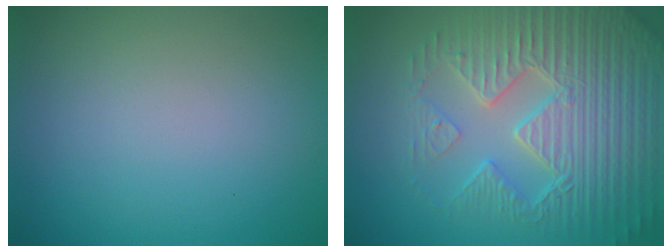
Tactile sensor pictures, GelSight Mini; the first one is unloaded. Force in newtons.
{"total": 7.9, "press": 6.2, "slide": 4.9}